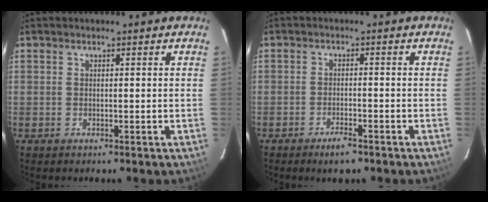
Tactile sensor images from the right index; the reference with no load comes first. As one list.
[{"total": 3.6, "force": [-2.6, 1.1, 2.2], "torque": [-0.049, -0.001, -0.046]}]